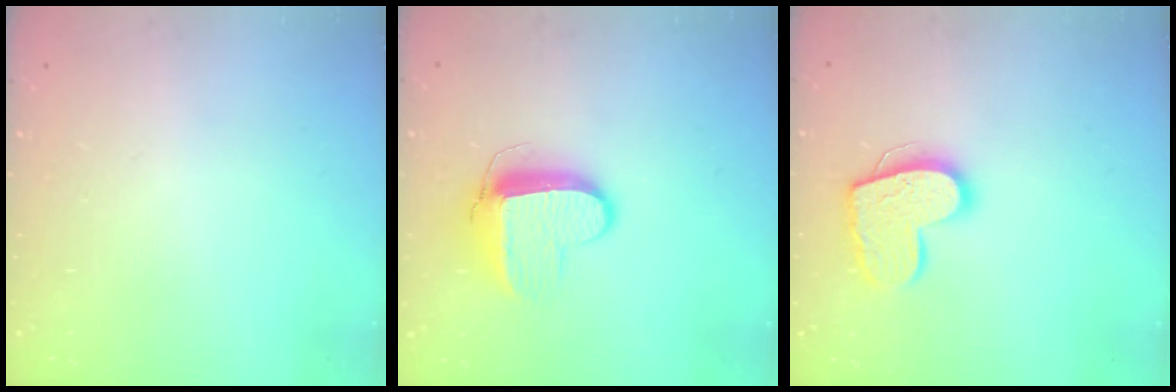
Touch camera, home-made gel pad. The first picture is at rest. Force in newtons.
{"total": 9.6, "press": 9.6, "slide": 0.9}
{"total": 14.6, "press": 14.6, "slide": 1.1}